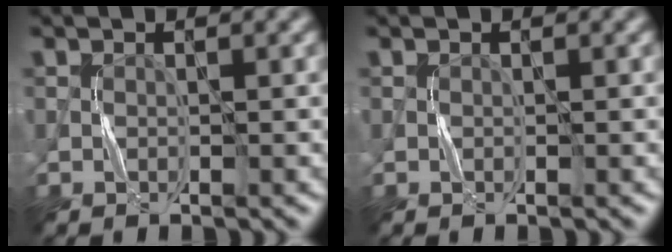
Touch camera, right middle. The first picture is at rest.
{"total": 0.0}